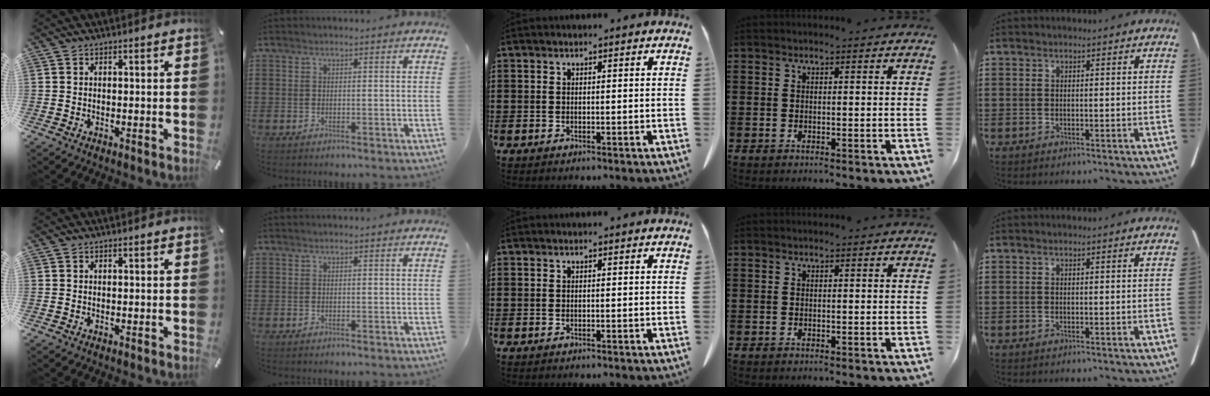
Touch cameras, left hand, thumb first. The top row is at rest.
{}